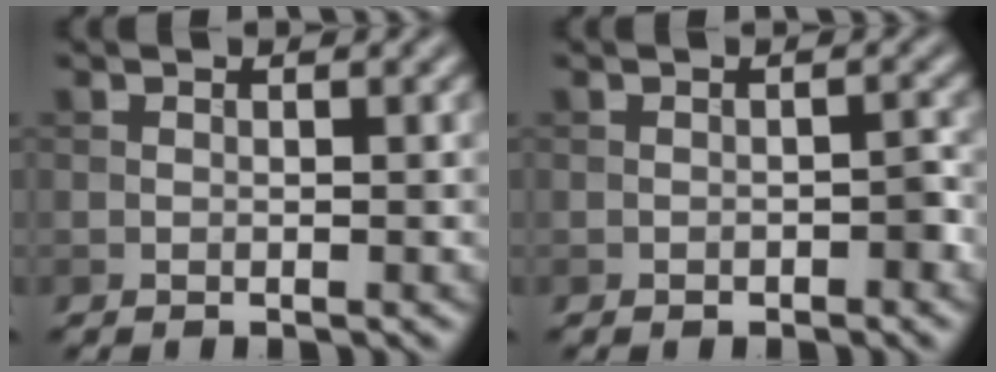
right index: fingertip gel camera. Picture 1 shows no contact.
{"total": 1.2, "force": [-0.6, 0.6, 0.9], "torque": [-0.012, 0.002, -0.007]}